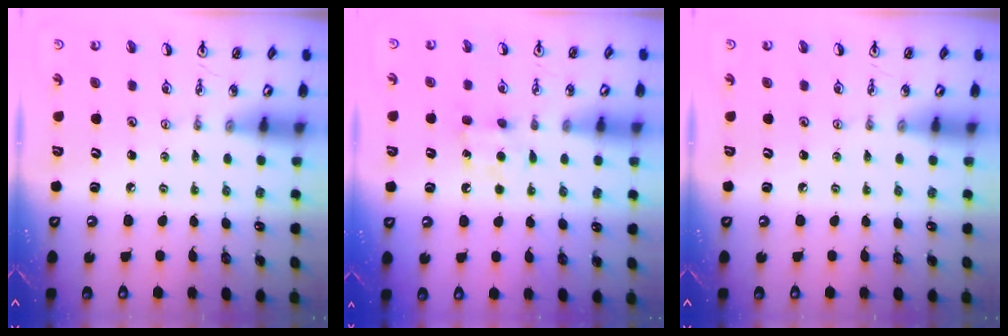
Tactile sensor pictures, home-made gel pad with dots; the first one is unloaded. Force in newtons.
{"total": 6.3, "press": 6.2, "slide": 0.8}
{"total": 0.0}